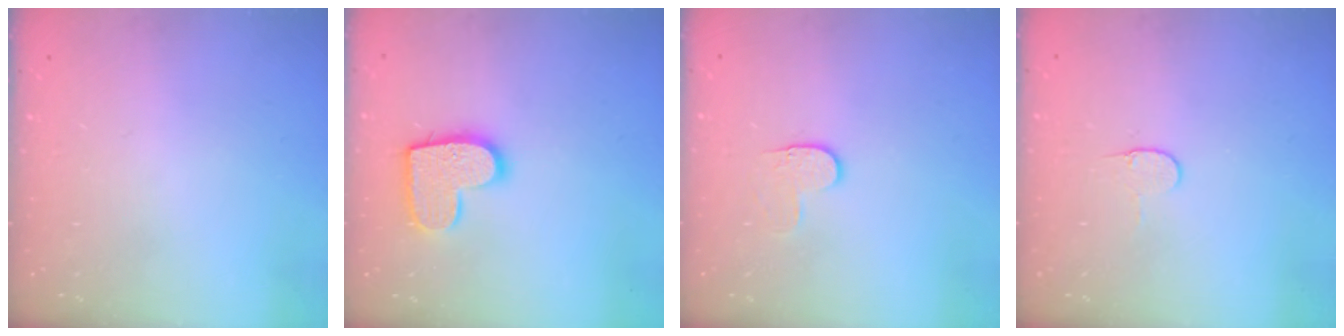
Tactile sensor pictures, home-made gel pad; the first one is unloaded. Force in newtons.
{"total": 12.7, "press": 12.7, "slide": 0.7}
{"total": 3.4, "press": 3.4, "slide": 0.3}
{"total": 4.9, "press": 4.9, "slide": 0.4}